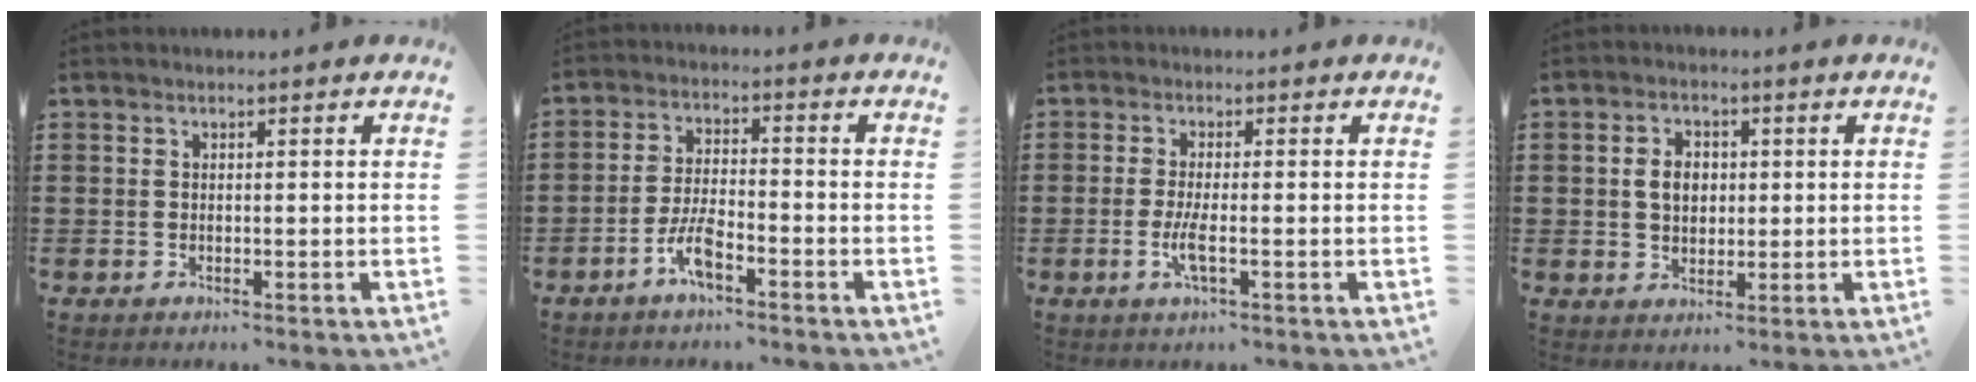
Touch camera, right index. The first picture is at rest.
{"total": 5.5, "force": [-3.5, 1.4, 4.1], "torque": [-0.101, -0.002, -0.071]}
{"total": 3.4, "force": [-1.1, 0.4, 3.2], "torque": [-0.076, -0.010, -0.027]}
{"total": 3.9, "force": [0.2, 2.8, 2.7], "torque": [-0.052, 0.008, -0.001]}